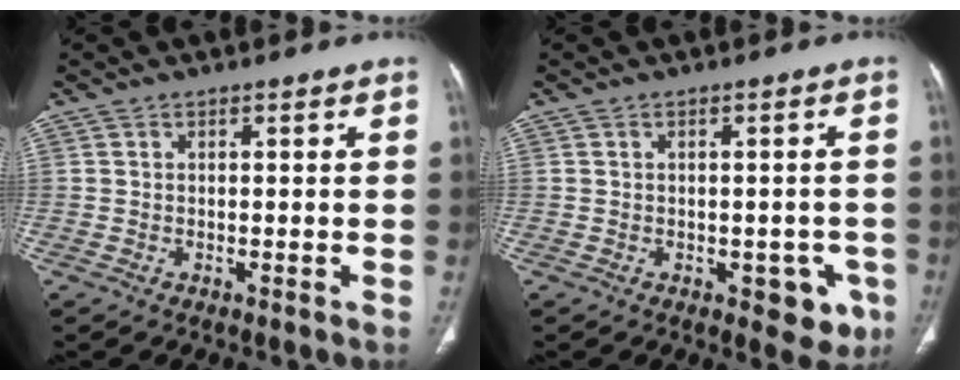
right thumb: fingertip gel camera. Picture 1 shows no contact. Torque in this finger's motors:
{"motor_torque": [0.74, 0.83, -0.19, 0.14, 0.02]}